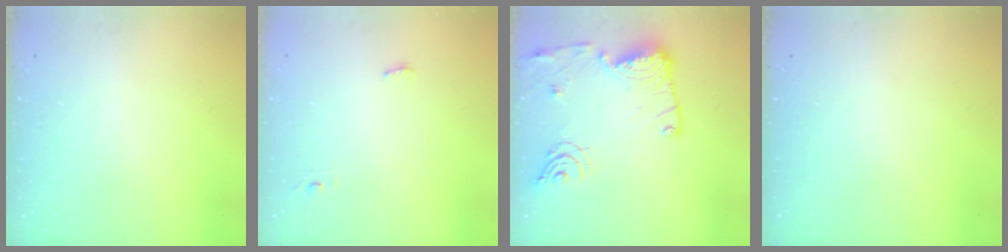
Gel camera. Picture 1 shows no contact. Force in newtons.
{"total": 7.6, "press": 3.8, "slide": 6.6}
{"total": 15.8, "press": 15.7, "slide": 0.9}
{"total": 0.0}